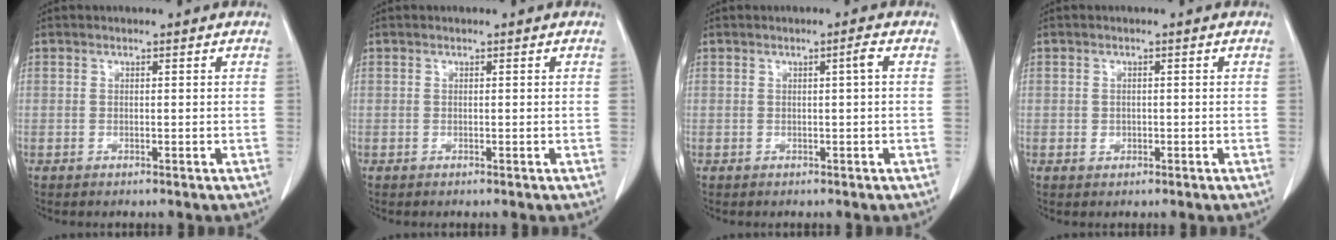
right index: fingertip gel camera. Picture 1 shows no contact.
{"total": 0.0}
{"total": 1.2, "force": [0.2, -0.2, 1.2], "torque": [-0.019, 0.002, 0.003]}
{"total": 1.1, "force": [-0.2, 1.0, 0.3], "torque": [-0.006, 0.002, -0.001]}